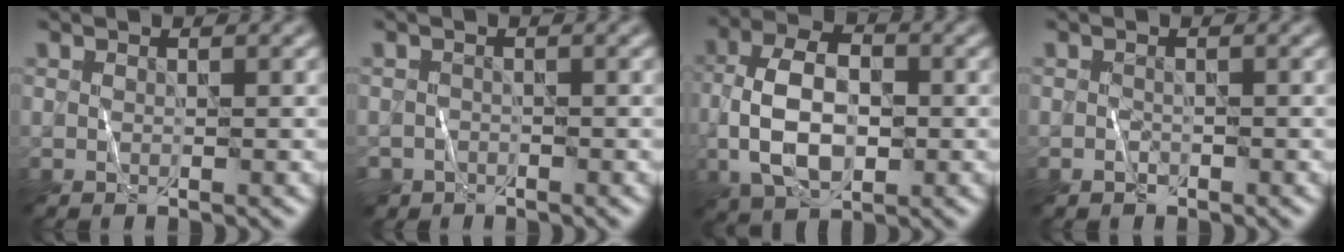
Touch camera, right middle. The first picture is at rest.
{"total": 1.8, "force": [-1.4, 1.1, -0.2], "torque": [0.011, 0.001, -0.026]}
{"total": 7.1, "force": [-1.2, 4.2, 5.6], "torque": [-0.111, 0.008, -0.028]}
{"total": 0.8, "force": [-0.4, 0.6, 0.3], "torque": [-0.005, -0.002, -0.008]}